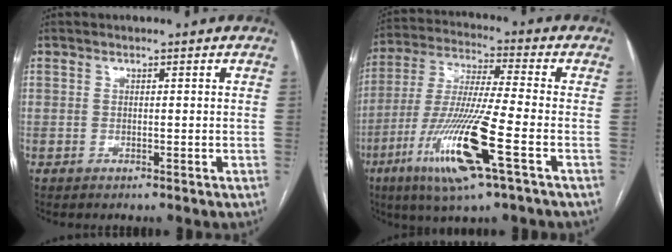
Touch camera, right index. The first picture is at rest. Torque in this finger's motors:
{"motor_torque": [1.63, -0.51, 0.53, 0.21]}